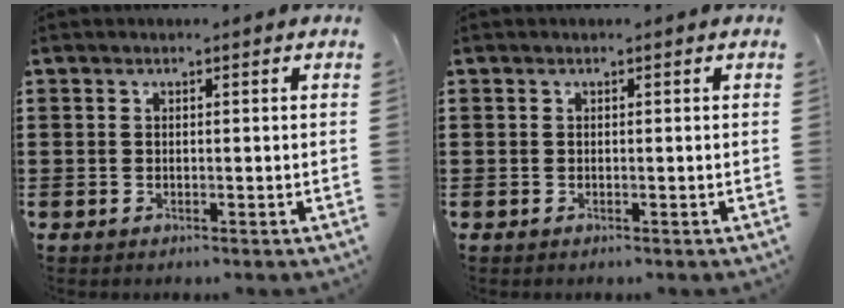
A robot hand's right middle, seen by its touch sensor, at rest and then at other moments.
{"total": 0.0}